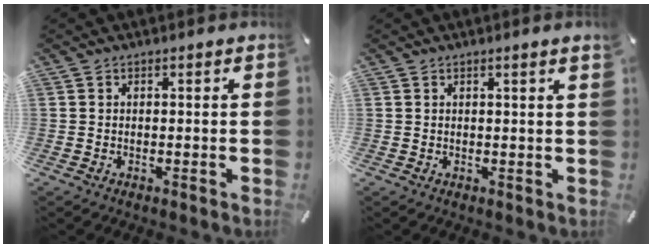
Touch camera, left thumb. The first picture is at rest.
{"total": 1.5, "force": [0.8, -0.1, 1.2], "torque": [-0.022, -0.002, 0.014]}